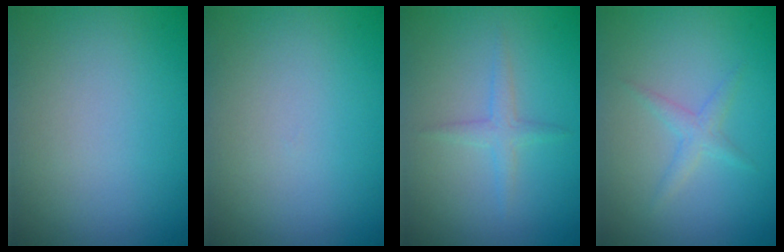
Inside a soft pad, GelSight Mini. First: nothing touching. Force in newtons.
{"total": 0.0}
{"total": 1.5, "press": 1.5, "slide": 0.0}
{"total": 1.4, "press": 1.4, "slide": 0.1}